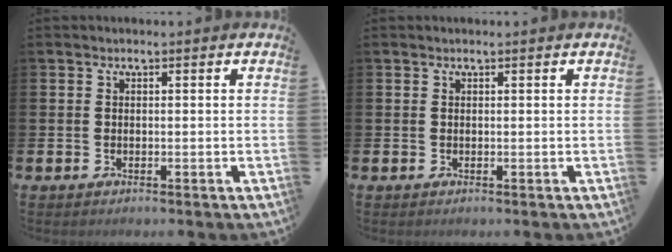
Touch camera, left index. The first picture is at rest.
{"total": 0.0}